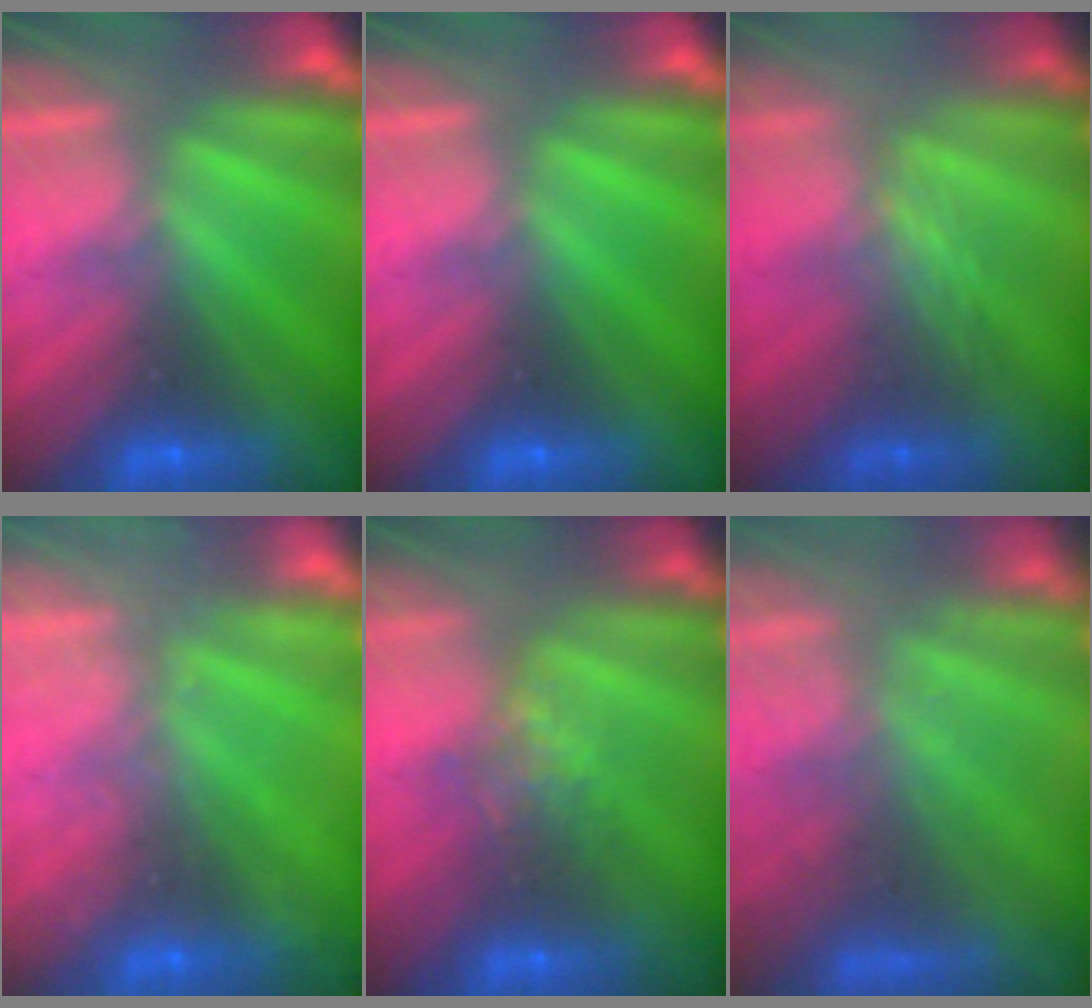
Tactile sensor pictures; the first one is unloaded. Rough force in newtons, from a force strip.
{"total": 0.0}
{"total": 2.4}
{"total": 2.3}
{"total": 3.8}
{"total": 8.3}